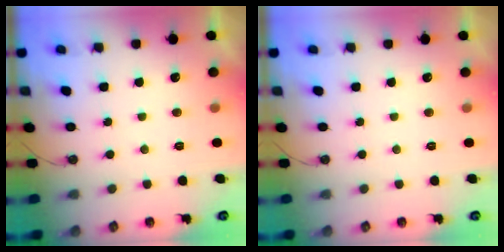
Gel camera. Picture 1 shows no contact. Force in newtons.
{"total": 0.0}